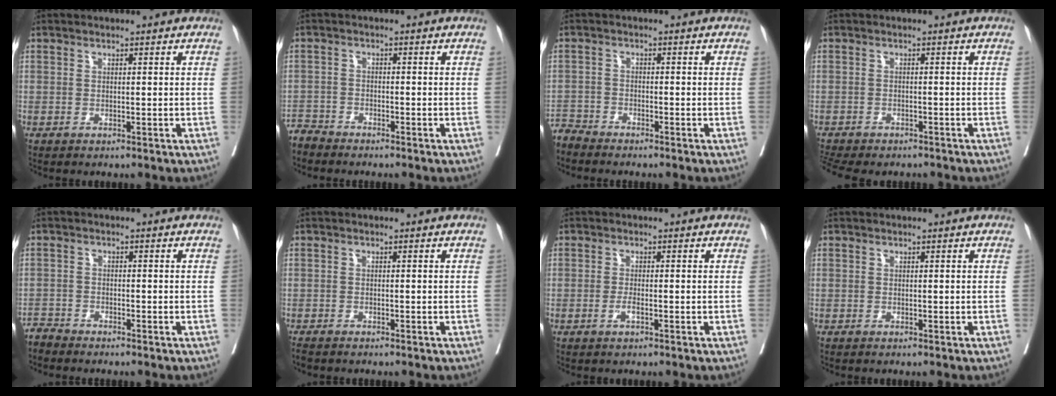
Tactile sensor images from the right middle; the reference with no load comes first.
{"total": 2.6, "force": [-2.4, 0.3, -0.8], "torque": [0.021, -0.009, -0.050]}
{"total": 2.7, "force": [-2.6, 0.0, -0.8], "torque": [0.024, -0.012, -0.053]}
{"total": 10.7, "force": [-9.0, 3.7, 4.3], "torque": [-0.097, -0.007, -0.120]}
{"total": 2.0, "force": [-1.9, 0.0, -0.7], "torque": [0.019, -0.009, -0.038]}
{"total": 1.7, "force": [-1.6, 0.4, 0.6], "torque": [-0.010, -0.005, -0.024]}
{"total": 1.4, "force": [-0.6, 0.2, 1.2], "torque": [-0.023, 0.000, -0.013]}
{"total": 0.0}